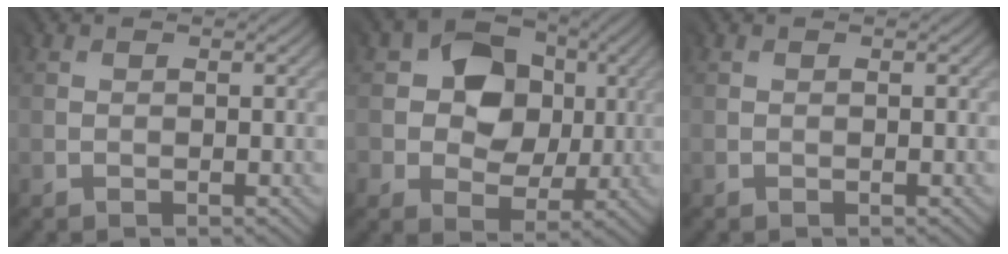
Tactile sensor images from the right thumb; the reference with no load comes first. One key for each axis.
{"total": 8.5, "fx": 1.6, "fy": 7.1, "fz": 4.5, "tx": -0.079, "ty": 0.002, "tz": 0.017}
{"total": 0.0}